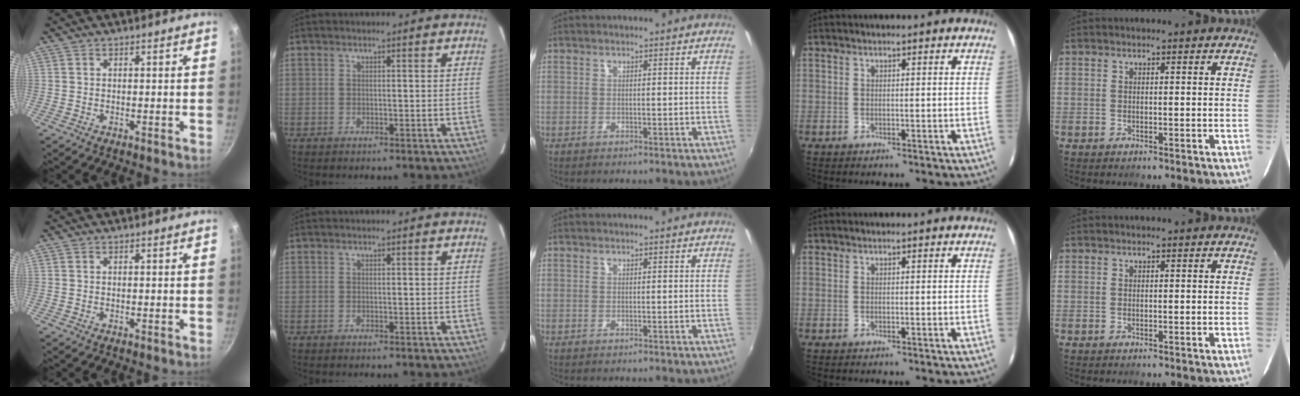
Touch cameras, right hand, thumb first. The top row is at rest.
{}